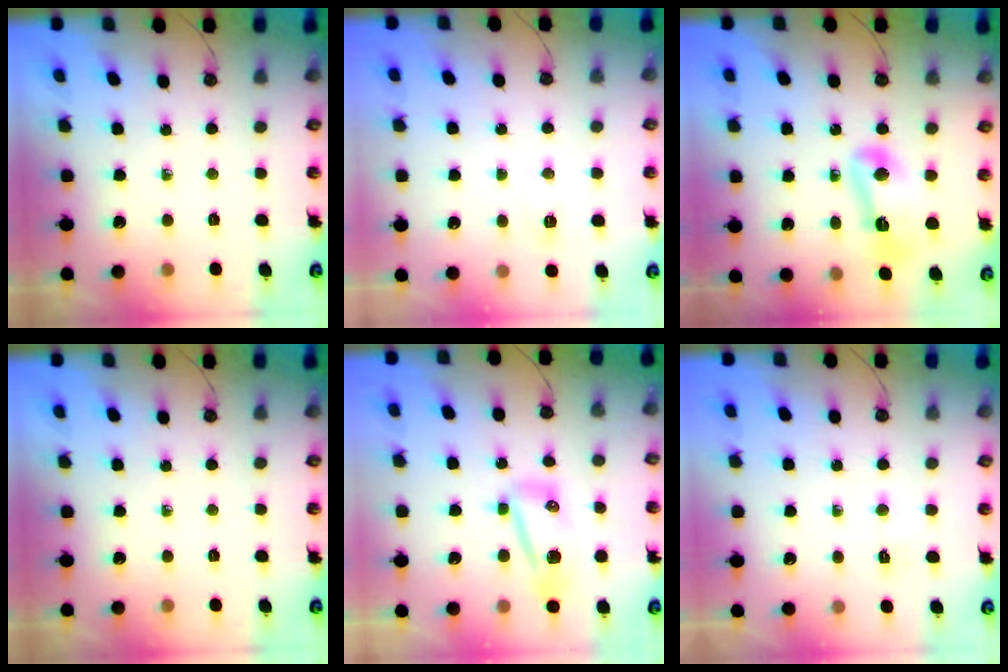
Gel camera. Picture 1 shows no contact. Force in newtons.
{"total": 5.7, "press": 5.7, "slide": 0.6}
{"total": 10.2, "press": 10.2, "slide": 0.5}
{"total": 0.0}
{"total": 25.5, "press": 13.7, "slide": 21.5}
{"total": 3.2, "press": 3.2, "slide": 0.5}